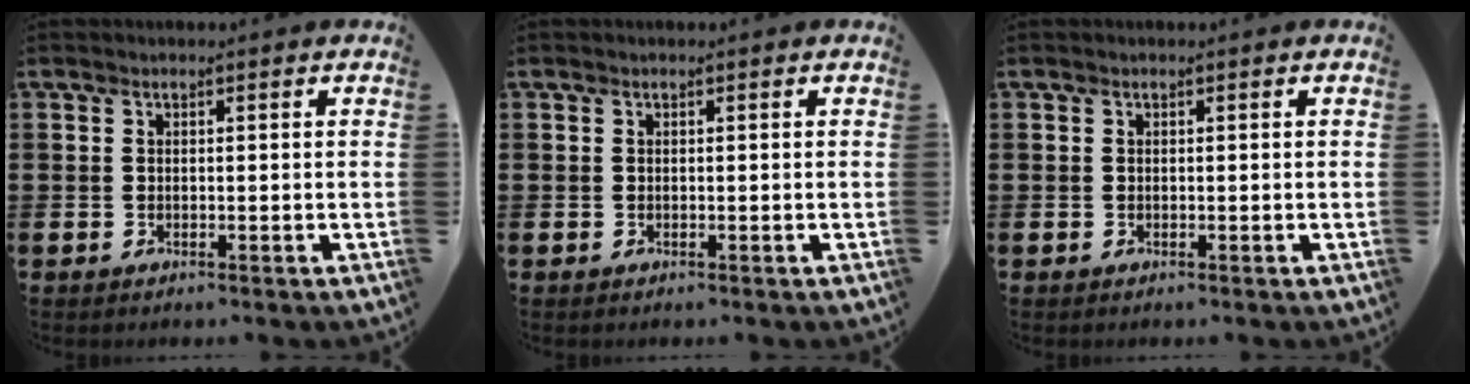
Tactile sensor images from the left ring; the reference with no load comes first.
{"total": 0.0}
{"total": 0.0}